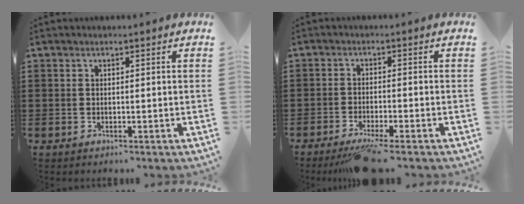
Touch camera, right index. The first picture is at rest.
{"total": 3.6, "force": [-3.0, -0.4, 1.9], "torque": [-0.031, -0.009, -0.055]}